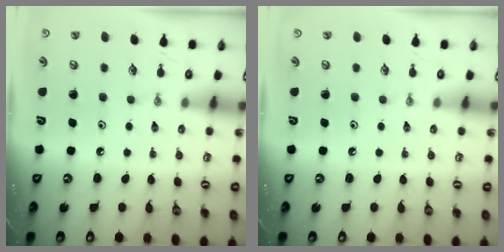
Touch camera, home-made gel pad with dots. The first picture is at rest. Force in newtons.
{"total": 0.0}